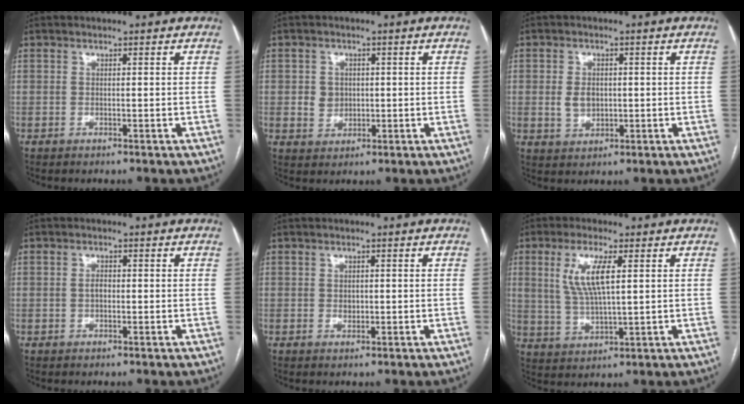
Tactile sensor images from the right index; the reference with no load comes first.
{"total": 3.5, "force": [0.3, 3.2, 1.3], "torque": [-0.021, 0.007, 0.012]}
{"total": 3.8, "force": [0.1, 2.8, 2.6], "torque": [-0.049, 0.004, 0.009]}
{"total": 1.3, "force": [-0.2, 0.8, 1.0], "torque": [-0.018, 0.003, -0.003]}
{"total": 1.2, "force": [0.0, 0.9, 0.7], "torque": [-0.009, 0.001, 0.001]}
{"total": 7.9, "force": [2.4, 1.8, 7.3], "torque": [-0.156, 0.002, 0.051]}